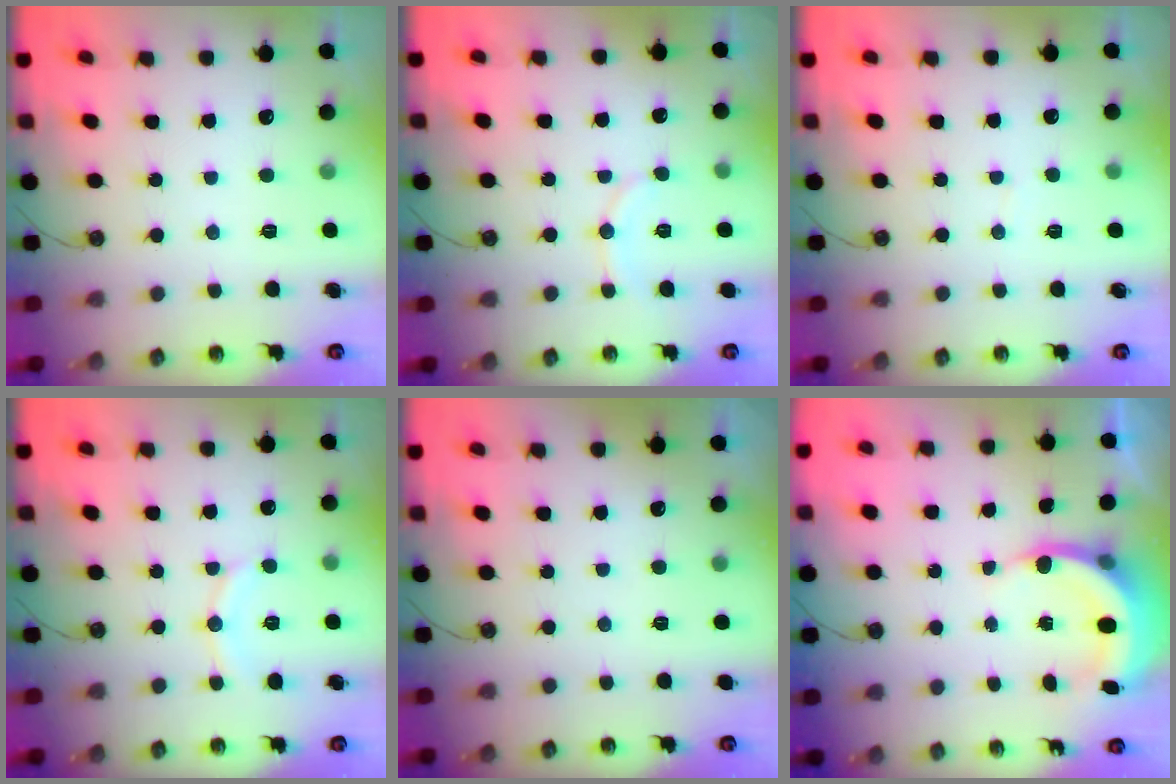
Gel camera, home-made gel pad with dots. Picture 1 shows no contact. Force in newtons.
{"total": 6.4, "press": 6.2, "slide": 1.5}
{"total": 2.0, "press": 2.0, "slide": 0.1}
{"total": 8.7, "press": 8.7, "slide": 0.7}
{"total": 1.7, "press": 0.3, "slide": 1.7}
{"total": 6.2, "press": 6.1, "slide": 1.5}